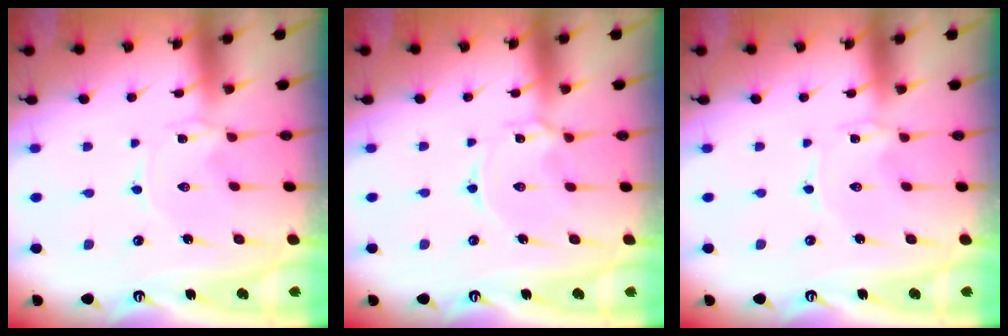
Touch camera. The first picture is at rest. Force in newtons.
{"total": 2.5, "press": 2.4, "slide": 0.4}
{"total": 0.6, "press": 0.6, "slide": 0.1}